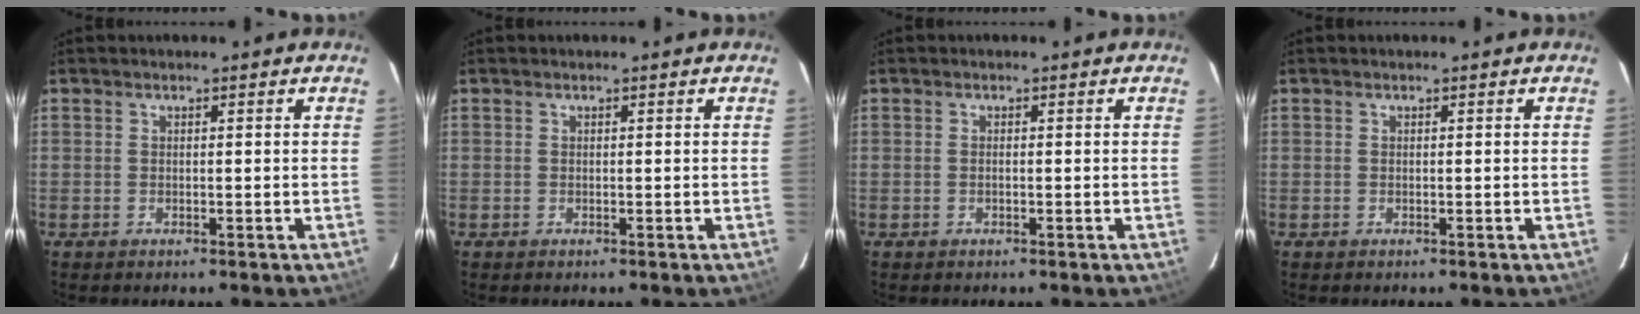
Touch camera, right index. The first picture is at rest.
{"total": 0.0}
{"total": 0.5, "force": [-0.1, 0.1, 0.5], "torque": [-0.011, 0.001, -0.002]}
{"total": 0.0}